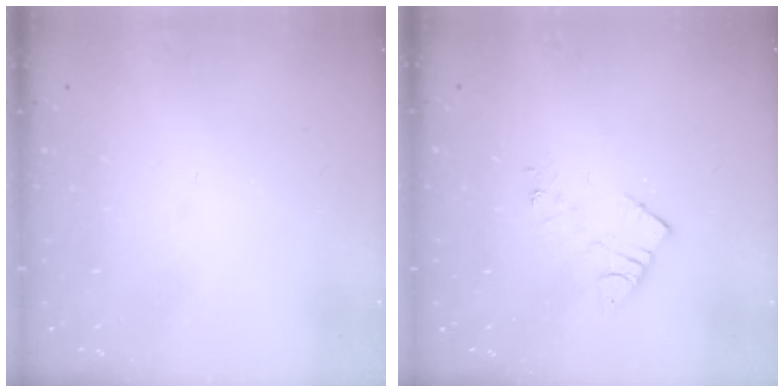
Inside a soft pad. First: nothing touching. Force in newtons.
{"total": 5.2, "press": 5.2, "slide": 0.7}